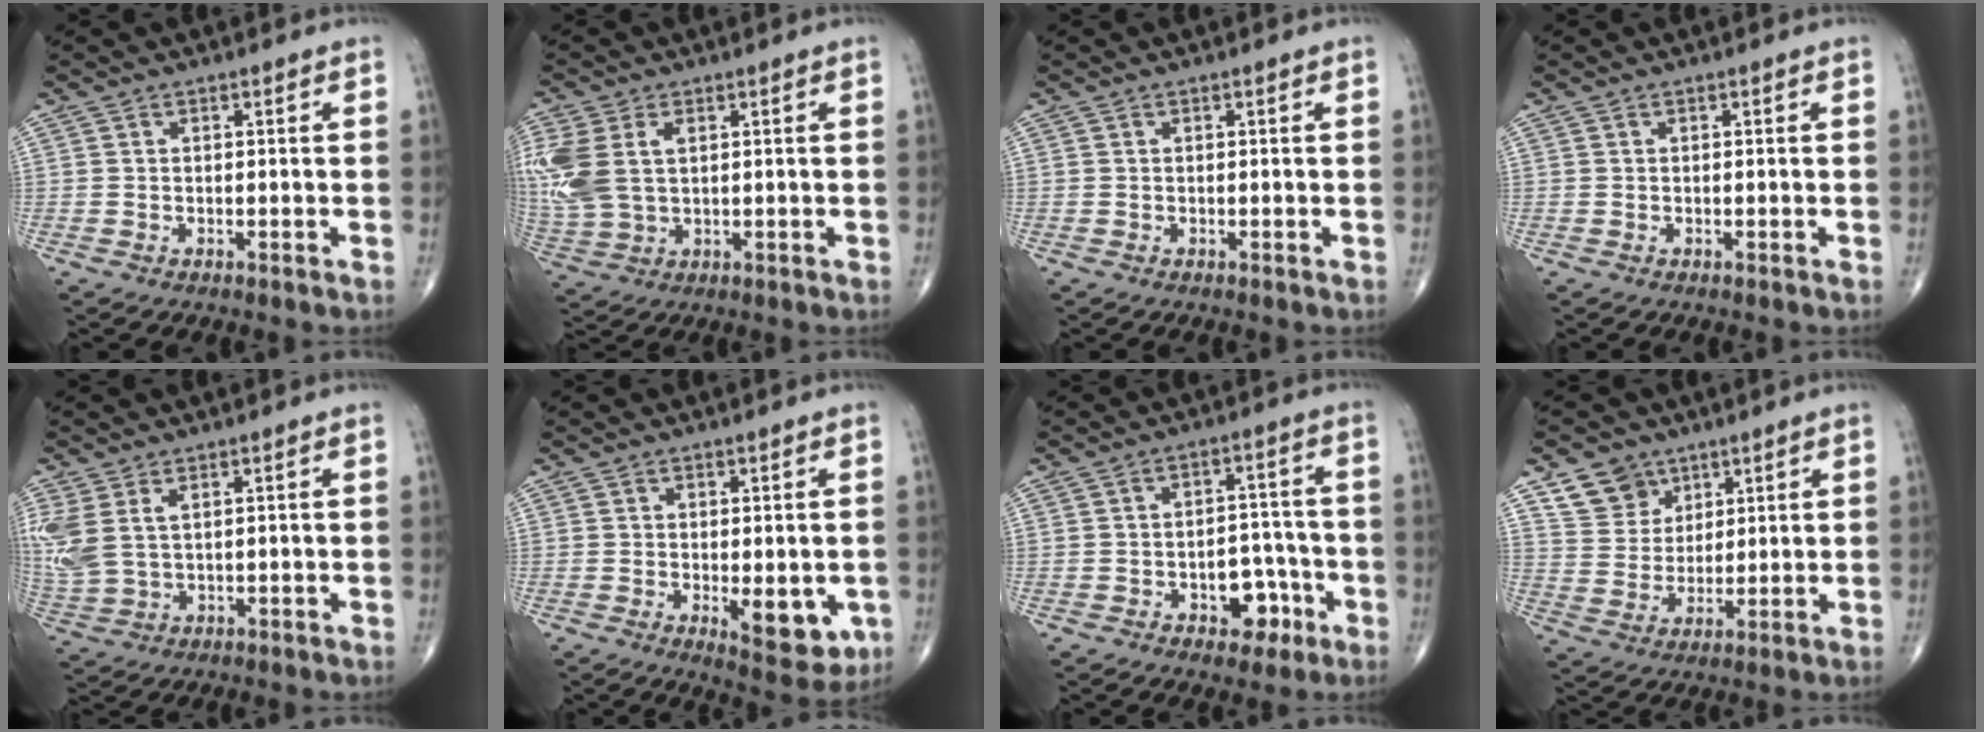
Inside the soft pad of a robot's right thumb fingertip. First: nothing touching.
{"total": 12.2, "force": [2.6, 7.7, 9.1], "torque": [-0.239, 0.004, 0.060]}
{"total": 0.0}
{"total": 0.0}
{"total": 8.0, "force": [2.6, 4.5, 6.1], "torque": [-0.162, 0.001, 0.067]}
{"total": 8.3, "force": [-1.8, 3.8, 7.2], "torque": [-0.072, -0.016, -0.013]}
{"total": 7.6, "force": [-3.3, 4.9, 4.7], "torque": [-0.031, 0.035, -0.041]}
{"total": 7.8, "force": [5.0, 5.7, 1.7], "torque": [-0.003, -0.032, 0.100]}